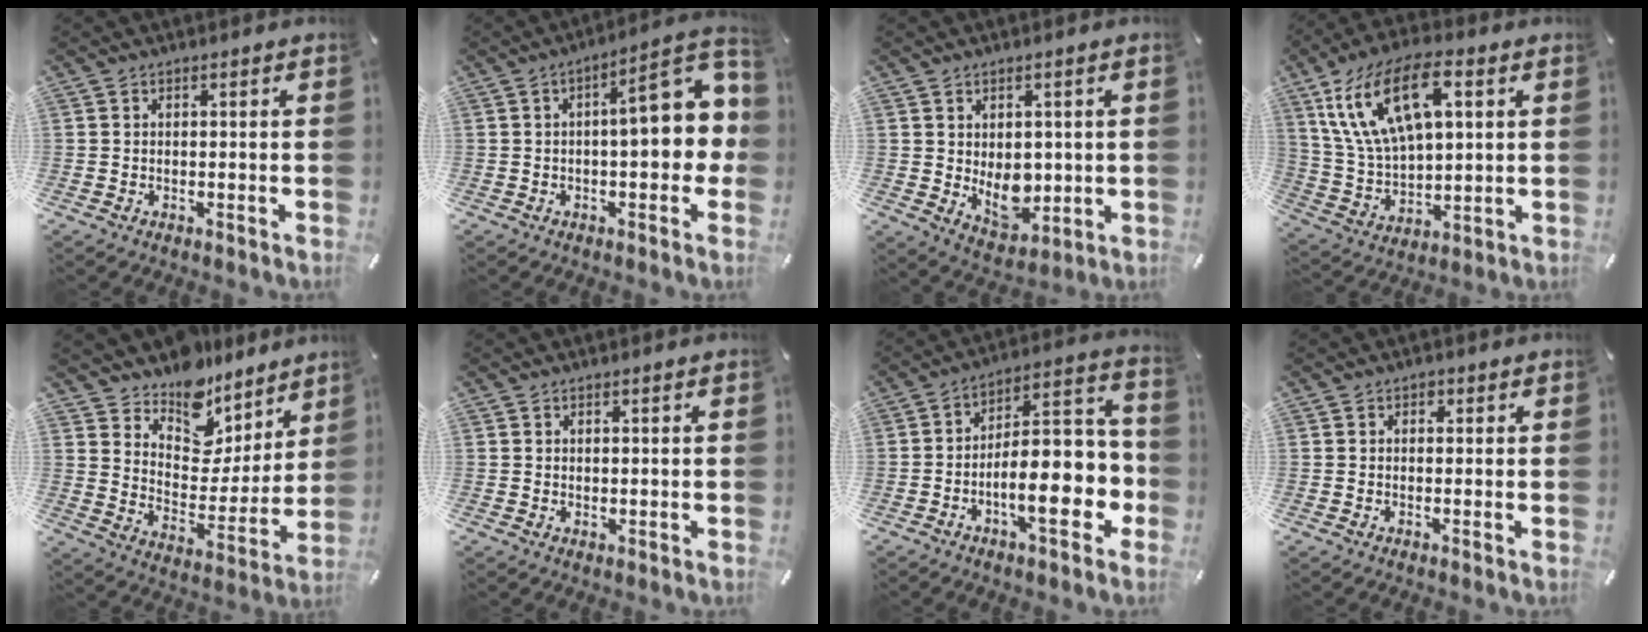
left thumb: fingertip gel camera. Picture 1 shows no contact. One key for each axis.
{"total": 14.2, "fx": 1.2, "fy": 5.3, "fz": 13.2, "tx": -0.163, "ty": -0.016, "tz": 0.016}
{"total": 8.2, "fx": 0.0, "fy": 6.2, "fz": 5.3, "tx": -0.069, "ty": -0.006, "tz": 0.003}
{"total": 17.9, "fx": 7.9, "fy": 9.4, "fz": 13.0, "tx": -0.303, "ty": -0.006, "tz": 0.133}
{"total": 12.7, "fx": 10.6, "fy": 7.0, "fz": 0.9, "tx": -0.013, "ty": -0.121, "tz": 0.194}
{"total": 0.6, "fx": 0.4, "fy": 0.4, "fz": 0.2, "tx": -0.004, "ty": 0.001, "tz": 0.008}
{"total": 16.7, "fx": -6.0, "fy": 6.6, "fz": 14.1, "tx": -0.200, "ty": 0.003, "tz": -0.092}
{"total": 1.3, "fx": 0.4, "fy": 1.1, "fz": 0.6, "tx": -0.004, "ty": 0.003, "tz": 0.005}